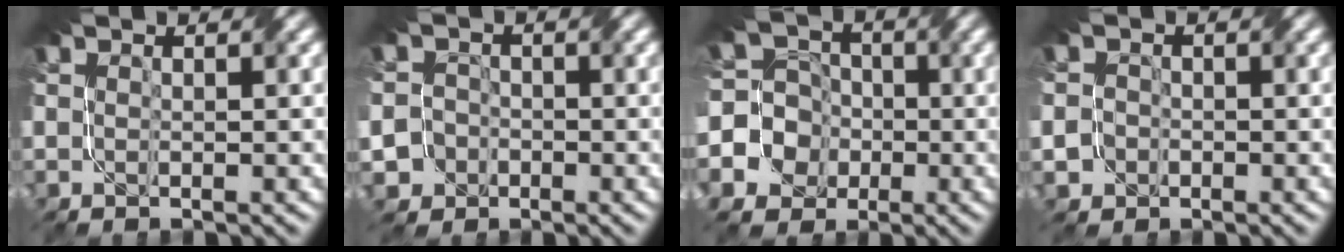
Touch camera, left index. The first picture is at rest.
{"total": 6.8, "force": [-3.9, 5.4, 1.4], "torque": [-0.030, -0.010, -0.093]}
{"total": 9.5, "force": [-2.9, 8.8, 2.1], "torque": [-0.070, 0.018, -0.079]}
{"total": 2.4, "force": [-1.1, 2.1, 0.4], "torque": [-0.004, 0.007, -0.032]}